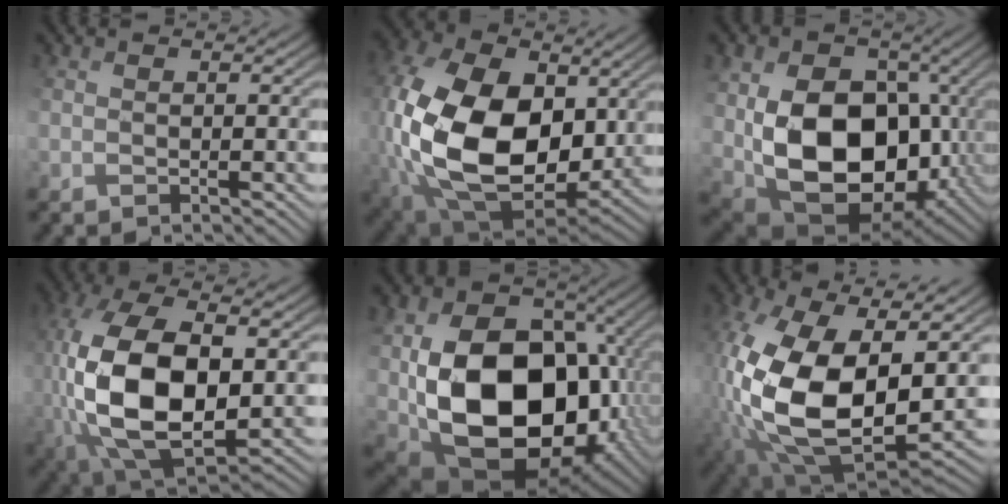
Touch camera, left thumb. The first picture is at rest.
{"total": 19.1, "force": [1.7, 12.6, 14.2], "torque": [-0.333, -0.032, 0.068]}
{"total": 14.7, "force": [0.1, 10.6, 10.2], "torque": [-0.180, -0.030, 0.019]}
{"total": 16.4, "force": [0.9, 8.6, 13.9], "torque": [-0.321, -0.016, 0.043]}
{"total": 17.9, "force": [0.1, 13.0, 12.3], "torque": [-0.237, -0.053, 0.037]}
{"total": 18.0, "force": [0.4, 9.9, 15.1], "torque": [-0.359, -0.029, 0.020]}